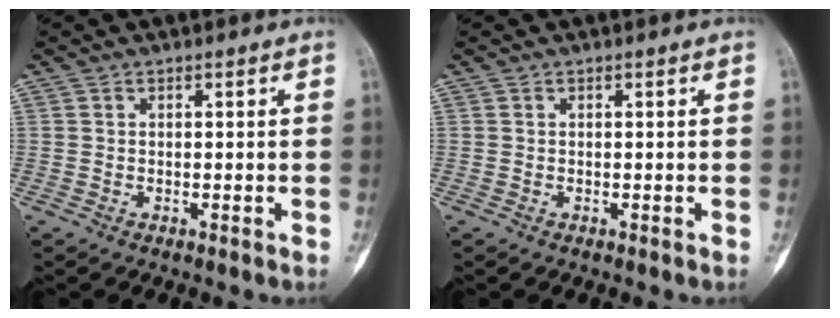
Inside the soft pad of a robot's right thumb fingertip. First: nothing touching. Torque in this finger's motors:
{"motor_torque": [0.65, 0.66, 0.00, 0.00, 0.01]}